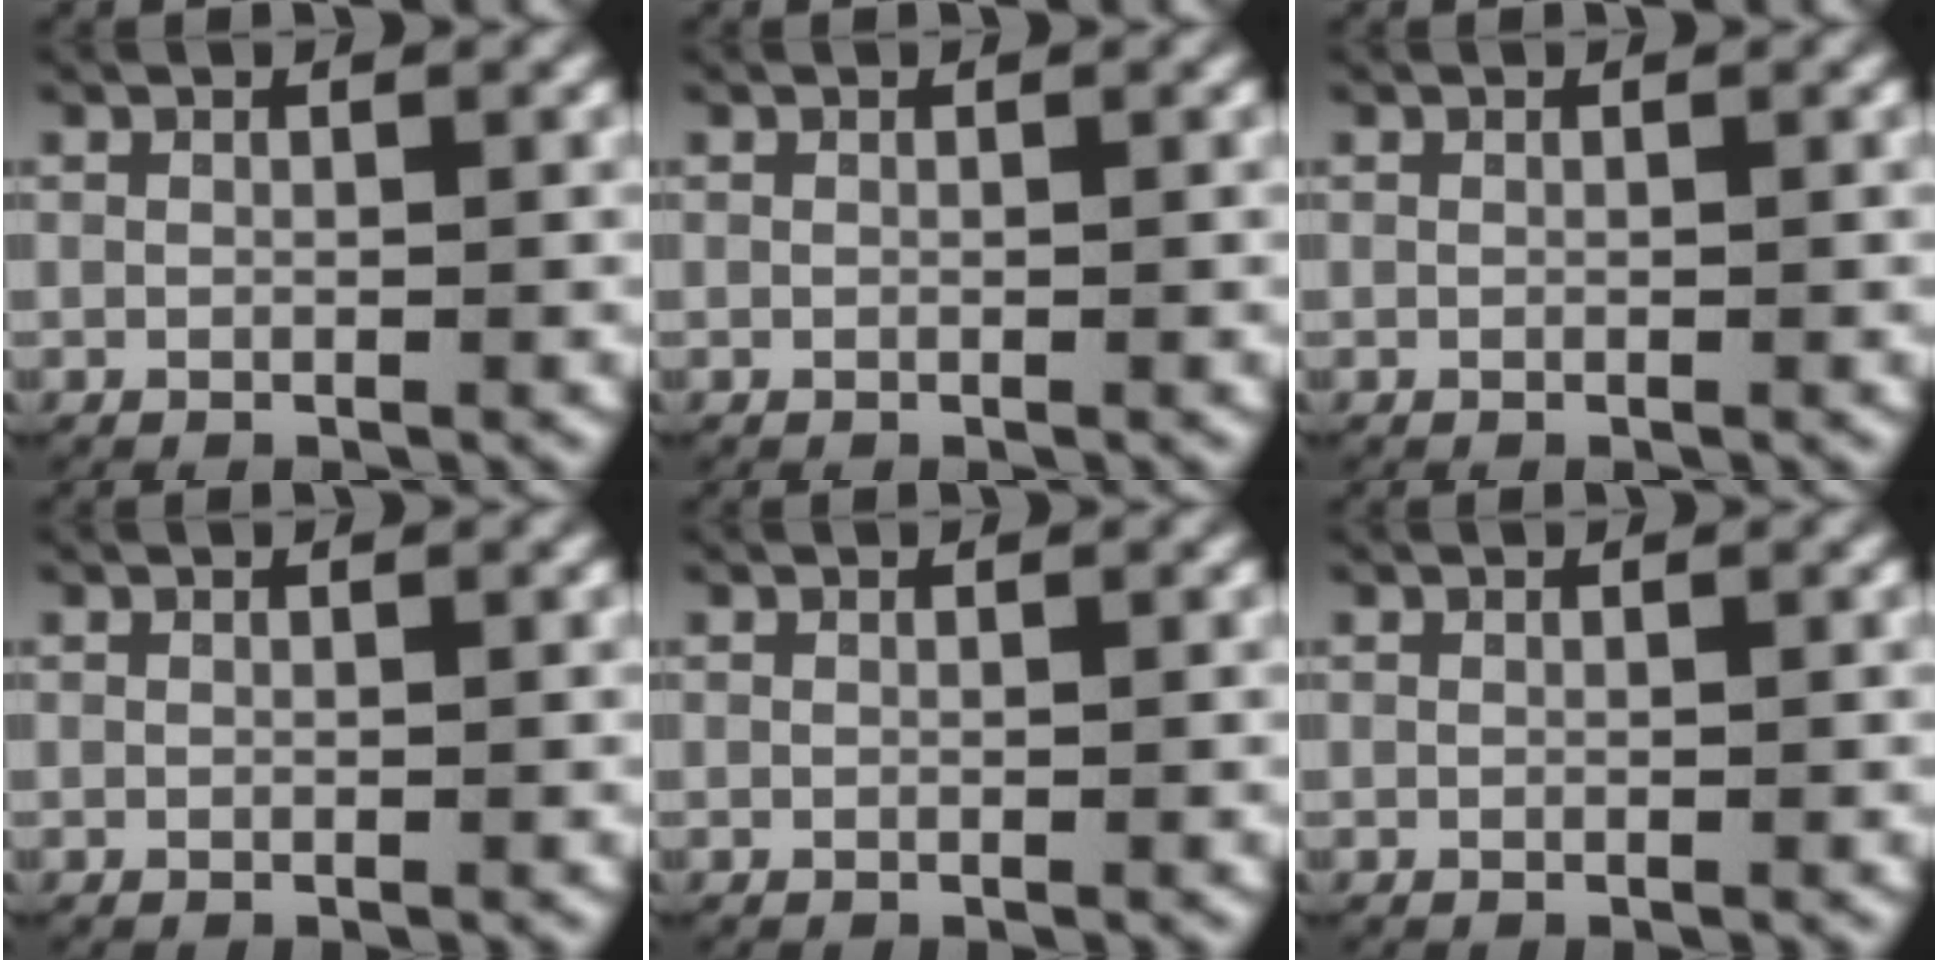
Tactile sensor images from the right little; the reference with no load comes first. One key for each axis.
{"total": 0.0}
{"total": 0.0}
{"total": 0.0}
{"total": 0.0}
{"total": 0.0}